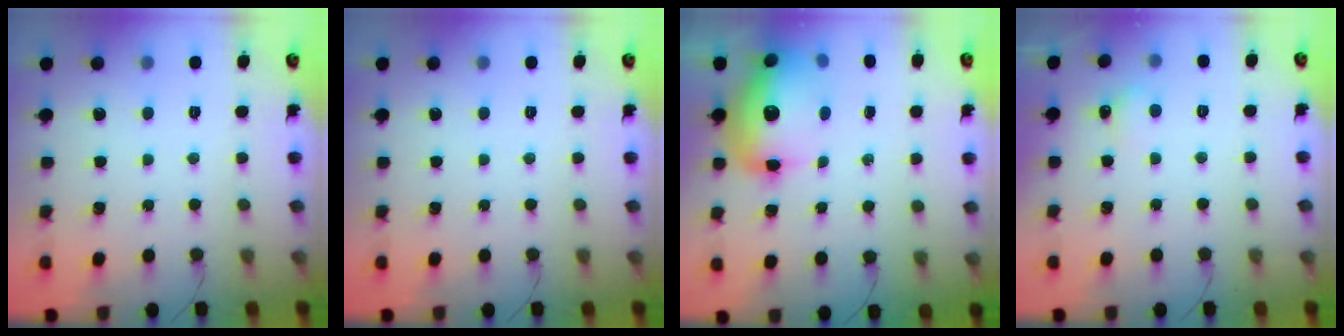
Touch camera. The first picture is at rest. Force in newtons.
{"total": 0.0}
{"total": 16.2, "press": 15.8, "slide": 3.7}
{"total": 4.1, "press": 3.9, "slide": 1.1}